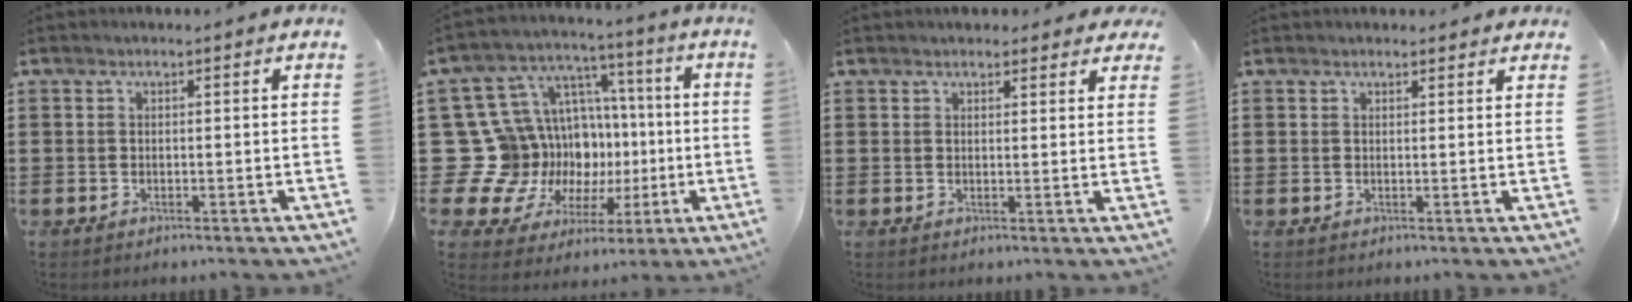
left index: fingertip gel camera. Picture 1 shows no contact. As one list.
[{"total": 16.4, "force": [-0.6, 15.4, 5.6], "torque": [-0.158, -0.035, 0.035]}, {"total": 2.4, "force": [2.2, 0.7, 0.4], "torque": [-0.006, -0.001, 0.040]}, {"total": 1.2, "force": [1.2, 0.4, 0.1], "torque": [-0.005, 0.003, 0.023]}]